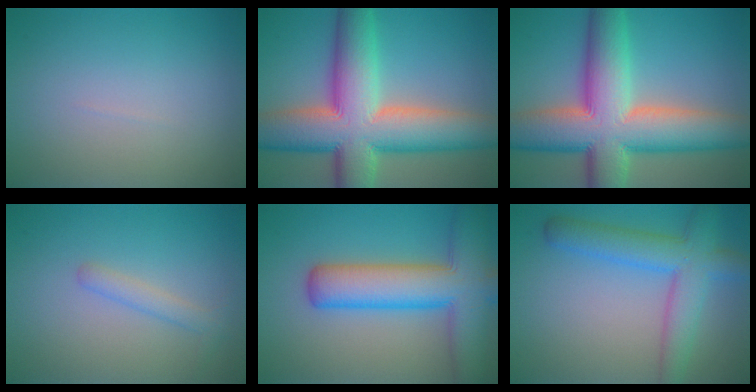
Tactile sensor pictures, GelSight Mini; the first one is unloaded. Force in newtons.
{"total": 13.7, "press": 13.7, "slide": 0.6}
{"total": 13.7, "press": 13.7, "slide": 0.6}
{"total": 1.6, "press": 1.6, "slide": 0.0}
{"total": 9.9, "press": 9.9, "slide": 0.4}
{"total": 5.9, "press": 5.9, "slide": 0.2}